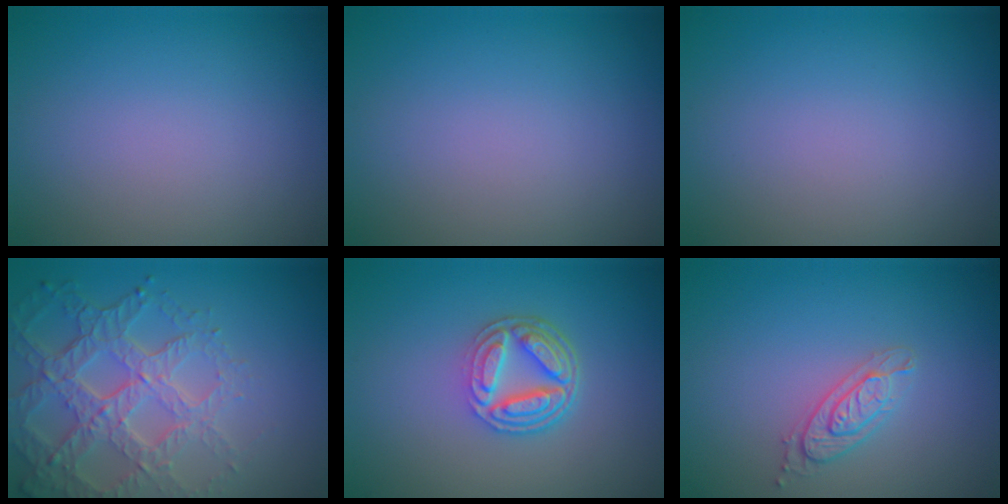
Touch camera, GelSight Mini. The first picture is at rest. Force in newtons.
{"total": 0.0}
{"total": 0.0}
{"total": 6.5, "press": 4.9, "slide": 4.3}
{"total": 4.8, "press": 3.4, "slide": 3.5}
{"total": 2.1, "press": 2.1, "slide": 0.3}